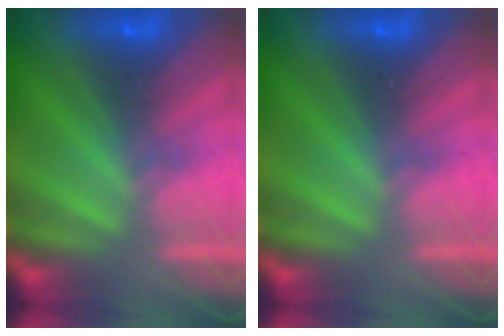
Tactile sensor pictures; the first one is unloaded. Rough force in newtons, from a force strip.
{"total": 0.0}